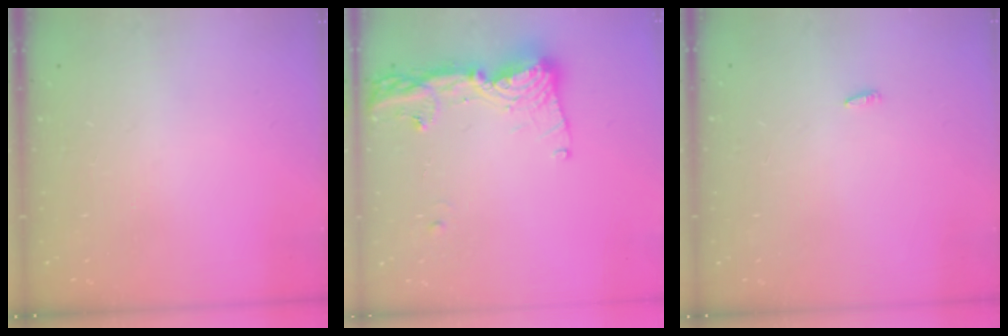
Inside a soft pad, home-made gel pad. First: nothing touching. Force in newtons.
{"total": 14.5, "press": 14.4, "slide": 1.7}
{"total": 2.1, "press": 1.9, "slide": 0.7}